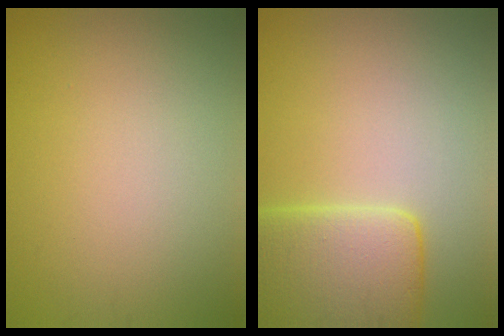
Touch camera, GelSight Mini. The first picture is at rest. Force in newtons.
{"total": 7.4, "press": 7.4, "slide": 0.5}